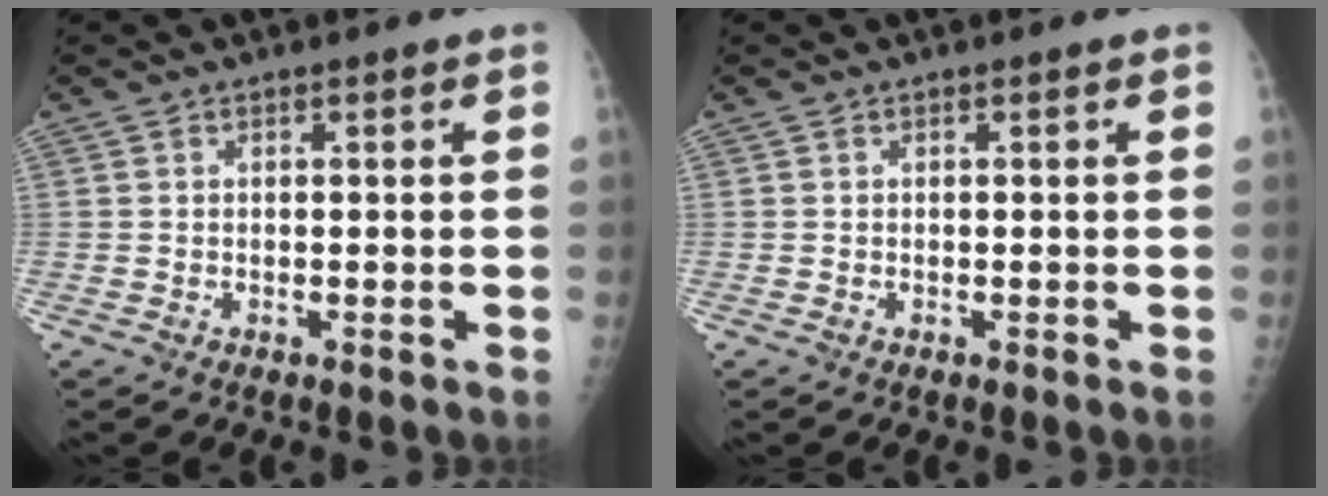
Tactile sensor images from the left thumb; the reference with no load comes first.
{"total": 0.0}